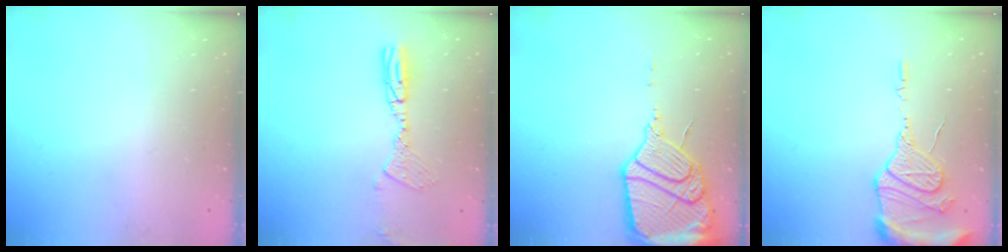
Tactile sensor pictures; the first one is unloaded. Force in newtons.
{"total": 10.0, "press": 9.7, "slide": 2.6}
{"total": 19.2, "press": 18.4, "slide": 5.2}
{"total": 13.5, "press": 13.4, "slide": 1.7}